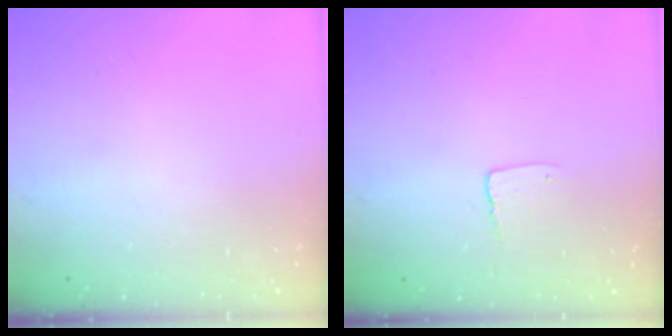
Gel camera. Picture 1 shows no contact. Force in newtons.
{"total": 3.6, "press": 3.6, "slide": 0.3}